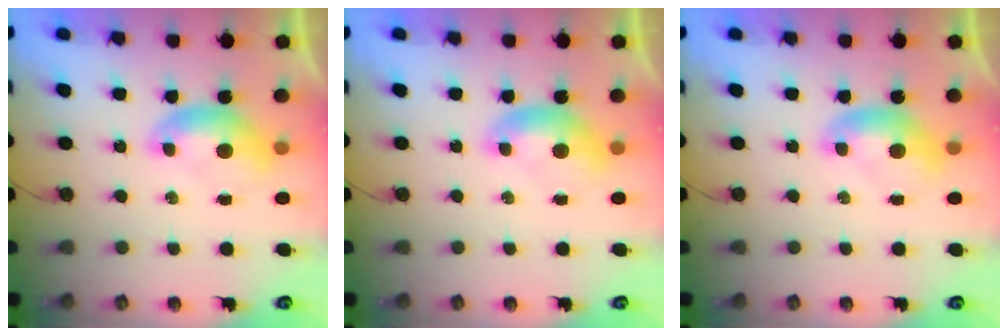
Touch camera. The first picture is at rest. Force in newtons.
{"total": 0.0}
{"total": 0.0}